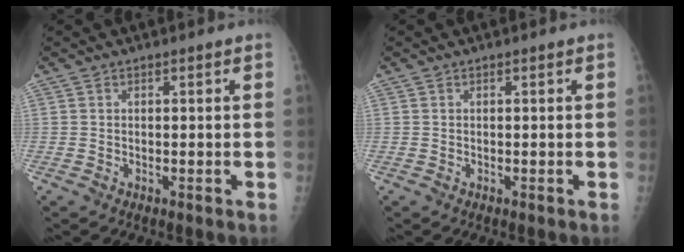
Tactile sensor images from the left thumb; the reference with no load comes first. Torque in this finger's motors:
{"motor_torque": [-0.28, 0.31, -0.34, -0.14, 0.00]}